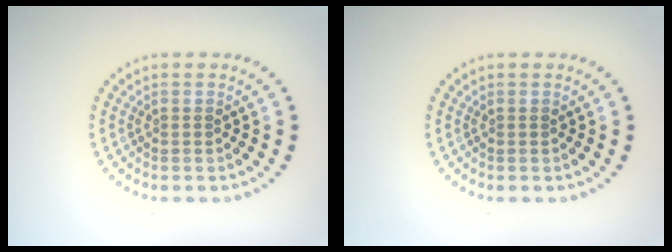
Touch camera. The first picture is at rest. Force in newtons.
{"total": 0.0}